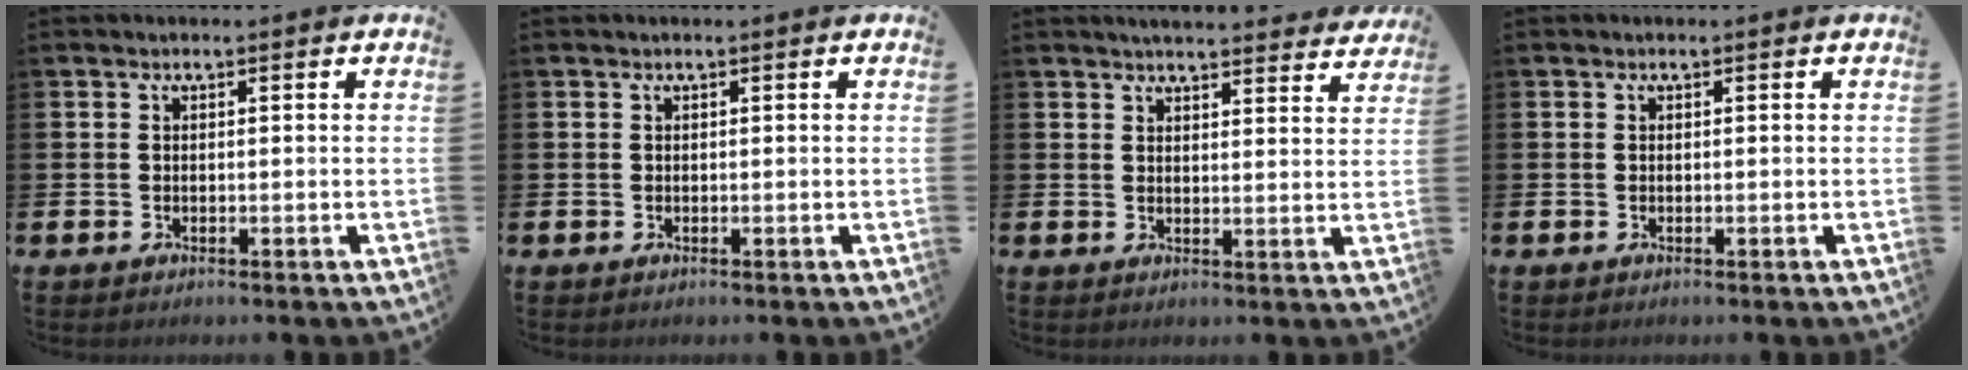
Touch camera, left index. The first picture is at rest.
{"total": 0.0}
{"total": 4.2, "force": [4.1, 0.3, 0.5], "torque": [-0.006, -0.028, 0.073]}
{"total": 0.0}